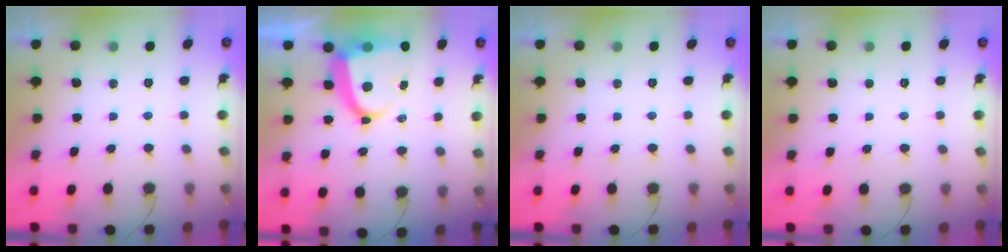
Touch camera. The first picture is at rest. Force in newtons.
{"total": 11.9, "press": 11.7, "slide": 1.9}
{"total": 0.0}
{"total": 1.6, "press": 1.5, "slide": 0.2}